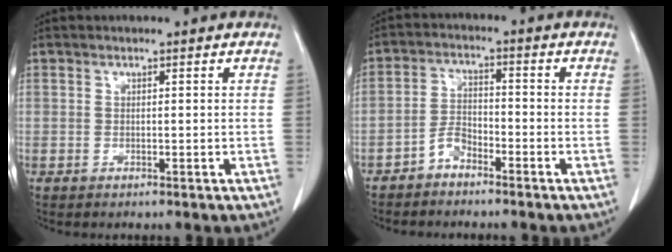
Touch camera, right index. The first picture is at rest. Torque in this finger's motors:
{"motor_torque": [0.37, -0.34, 0.06, 0.05]}